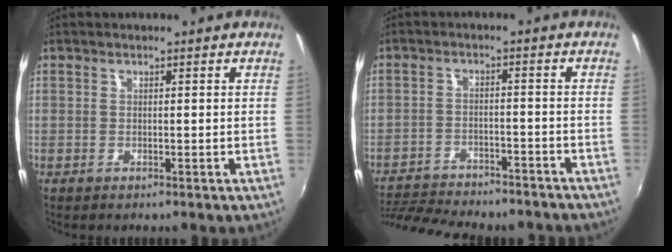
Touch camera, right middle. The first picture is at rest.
{"total": 16.5, "force": [-14.6, 4.0, 6.6], "torque": [-0.144, -0.016, -0.211]}